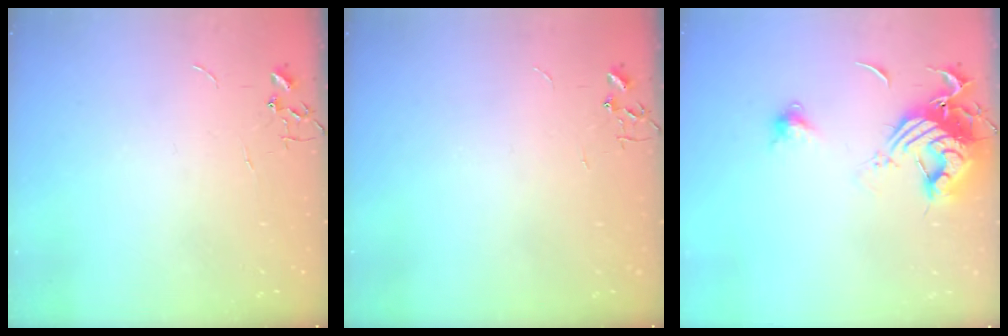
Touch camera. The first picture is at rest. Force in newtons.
{"total": 0.0}
{"total": 14.3, "press": 14.2, "slide": 1.6}